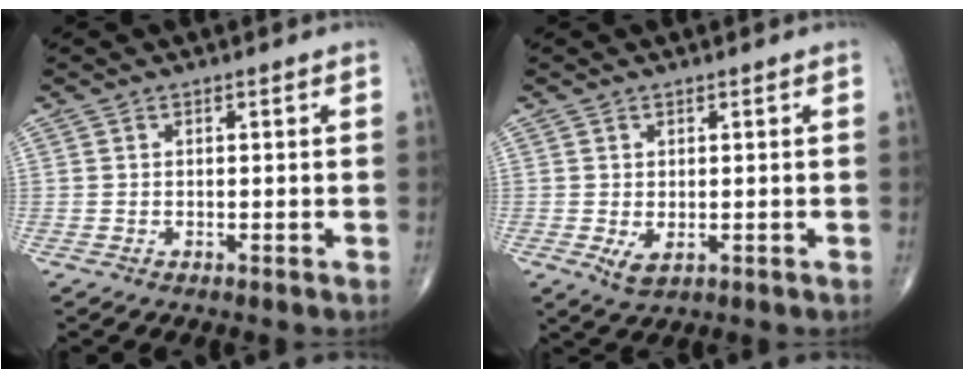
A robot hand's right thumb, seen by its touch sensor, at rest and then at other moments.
{"total": 2.7, "force": [-0.4, 1.5, 2.2], "torque": [-0.033, -0.004, 0.003]}